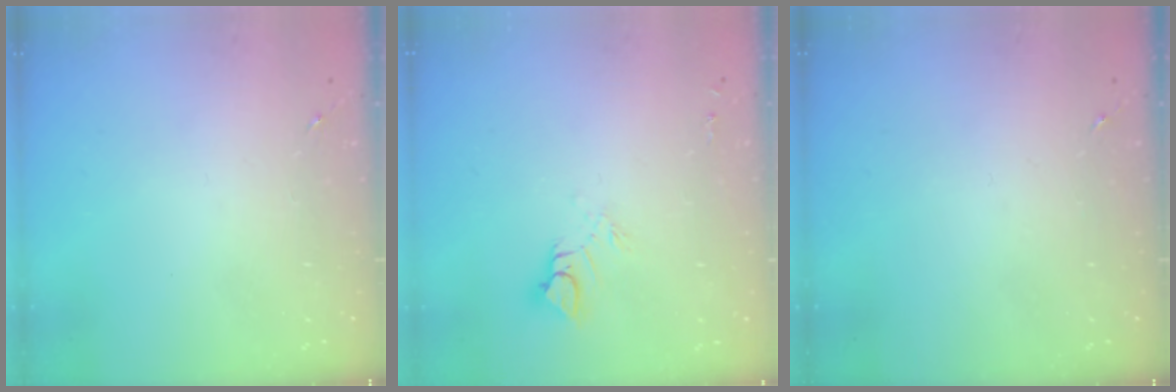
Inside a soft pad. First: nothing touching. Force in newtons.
{"total": 6.3, "press": 6.3, "slide": 0.5}
{"total": 0.0}